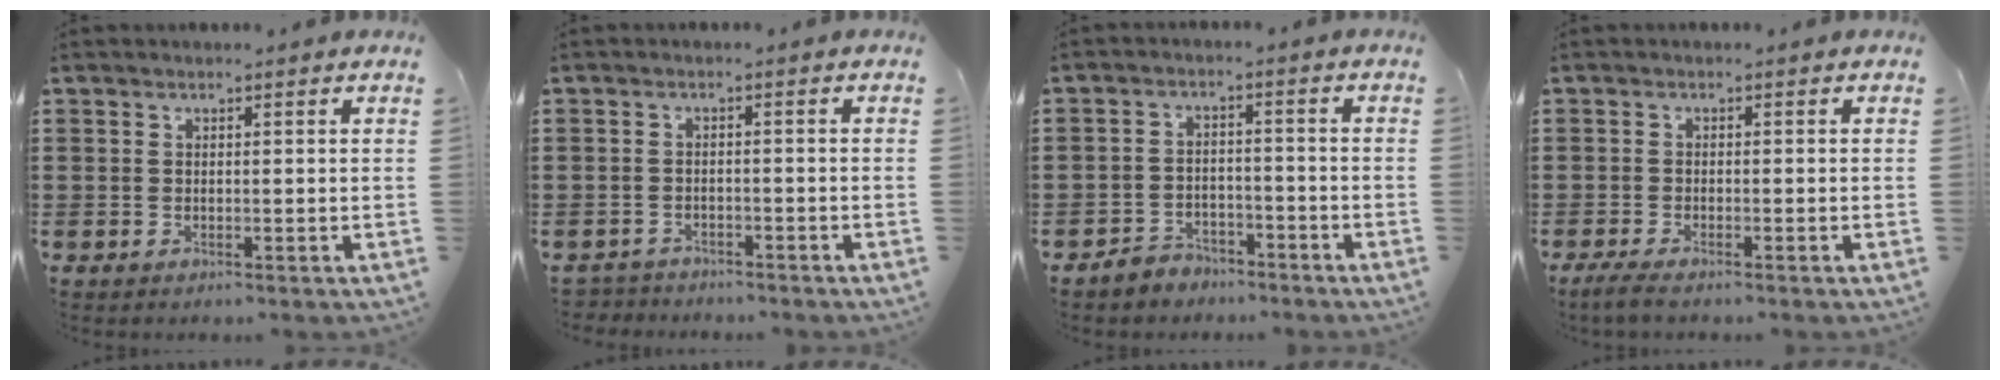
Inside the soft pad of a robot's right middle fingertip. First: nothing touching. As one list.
[{"total": 2.1, "force": [-2.1, 0.3, -0.3], "torque": [-0.002, -0.002, -0.047]}, {"total": 3.4, "force": [-3.3, 0.9, -0.3], "torque": [-0.004, 0.001, -0.070]}, {"total": 1.7, "force": [-1.5, 0.1, 0.9], "torque": [-0.024, -0.003, -0.029]}]